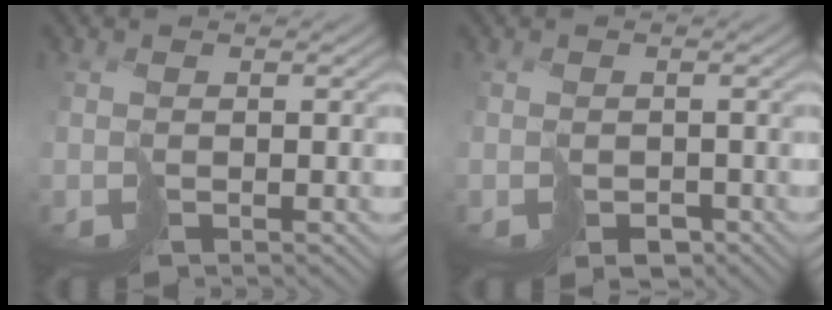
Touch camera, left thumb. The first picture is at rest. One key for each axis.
{"total": 2.4, "fx": -1.3, "fy": 1.8, "fz": 0.8, "tx": -0.010, "ty": -0.009, "tz": -0.015}